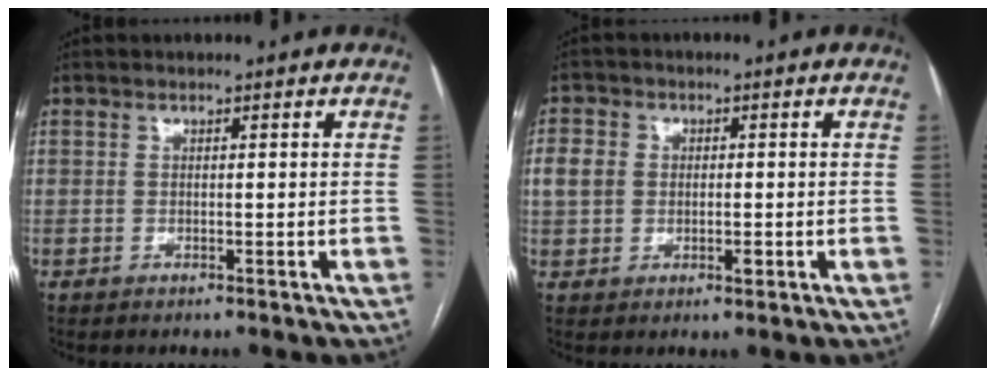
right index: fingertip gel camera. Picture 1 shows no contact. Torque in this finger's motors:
{"motor_torque": [-0.02, -0.04, 0.13, 0.06]}